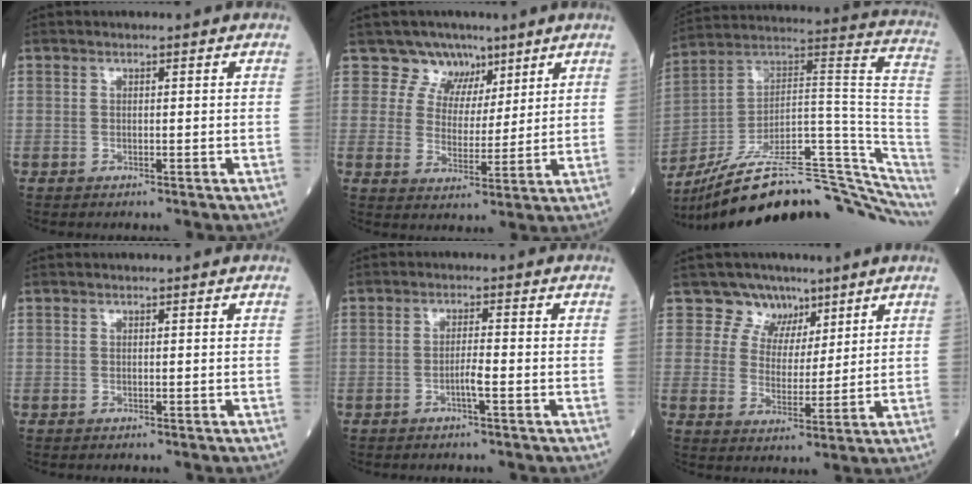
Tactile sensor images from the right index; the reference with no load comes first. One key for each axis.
{"total": 6.5, "fx": 4.4, "fy": 4.8, "fz": 0.0, "tx": 0.011, "ty": -0.003, "tz": 0.073}
{"total": 27.5, "fx": -20.4, "fy": 3.8, "fz": 18.0, "tx": -0.181, "ty": 0.046, "tz": -0.311}
{"total": 0.0}
{"total": 2.2, "fx": -1.0, "fy": -0.4, "fz": 1.9, "tx": -0.036, "ty": 0.000, "tz": -0.020}
{"total": 6.3, "fx": 4.3, "fy": 4.7, "fz": -0.1, "tx": 0.012, "ty": -0.004, "tz": 0.073}